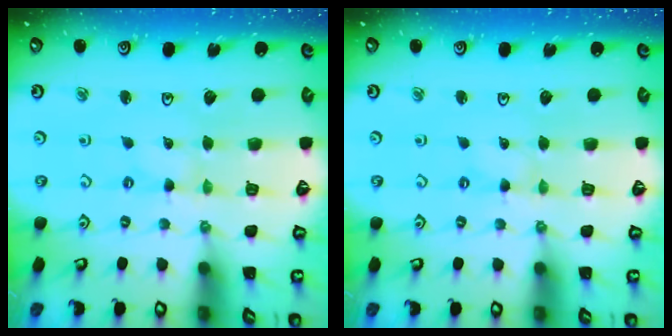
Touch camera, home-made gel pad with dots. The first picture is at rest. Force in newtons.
{"total": 0.0}